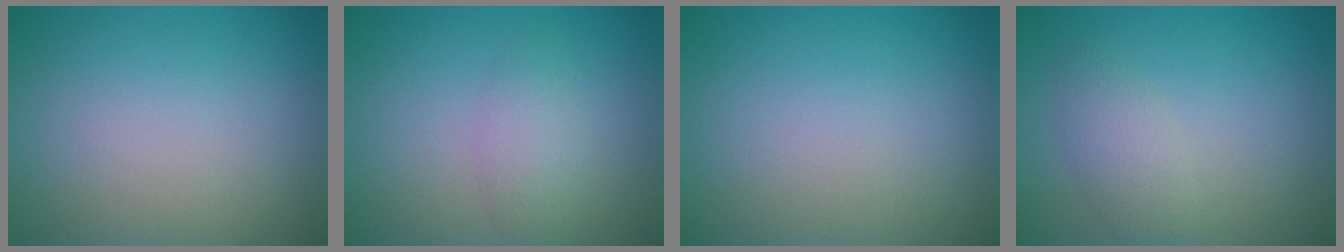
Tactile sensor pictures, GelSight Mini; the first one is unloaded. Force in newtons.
{"total": 2.3, "press": 2.3, "slide": 0.0}
{"total": 0.0}
{"total": 2.2, "press": 2.2, "slide": 0.1}